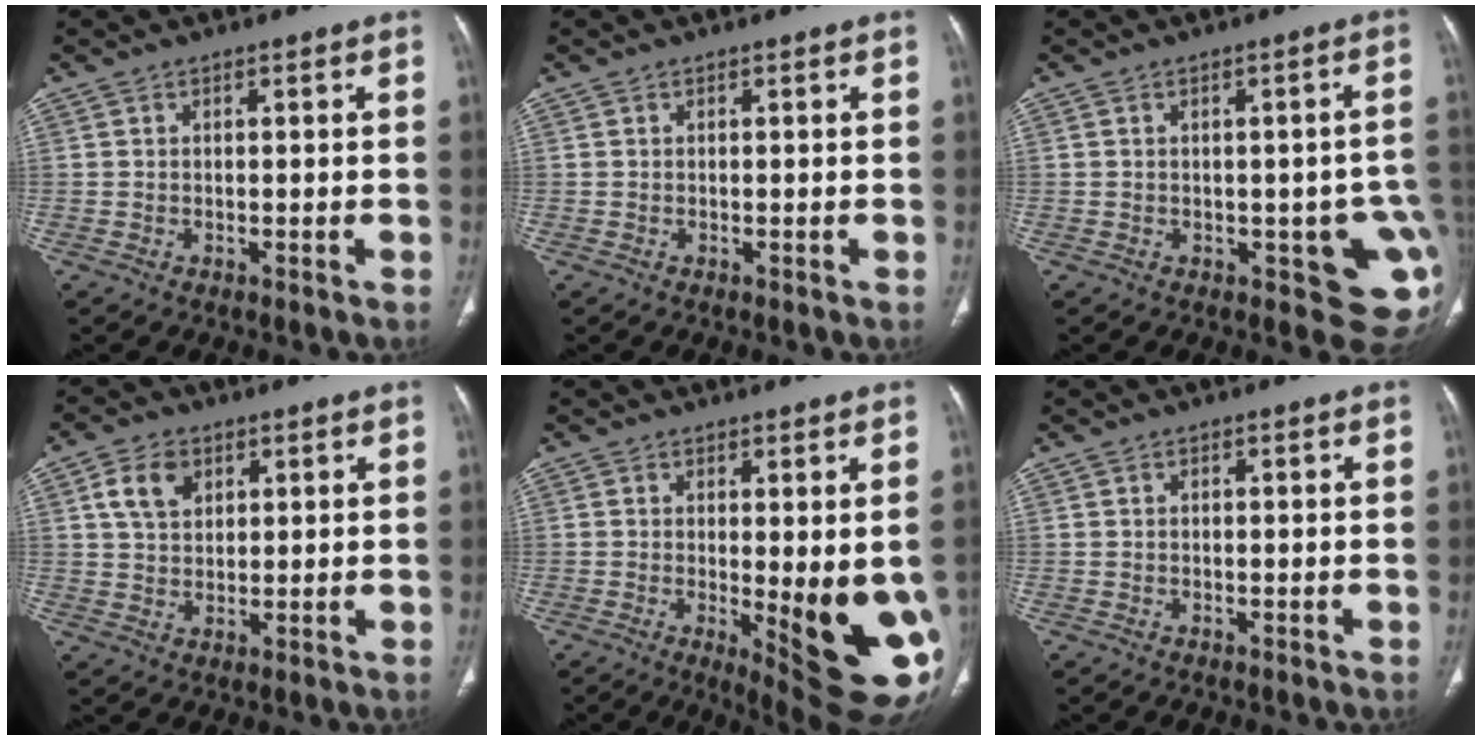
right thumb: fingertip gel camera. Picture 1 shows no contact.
{"total": 0.0}
{"total": 10.8, "force": [-1.8, 4.6, 9.5], "torque": [-0.093, -0.003, -0.012]}
{"total": 6.7, "force": [2.8, 4.7, 3.8], "torque": [-0.049, -0.008, 0.050]}
{"total": 14.3, "force": [-2.4, 4.2, 13.4], "torque": [-0.153, -0.026, -0.014]}
{"total": 0.0}